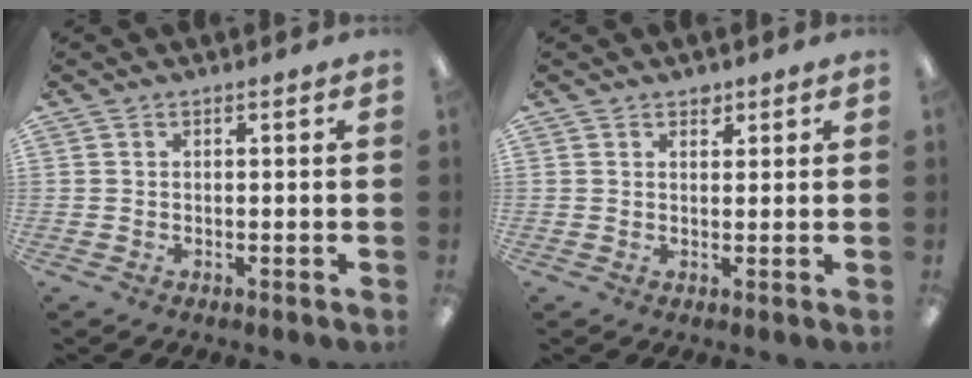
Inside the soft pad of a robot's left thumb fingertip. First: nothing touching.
{"total": 1.9, "force": [1.5, 1.1, 0.5], "torque": [0.006, -0.007, 0.025]}